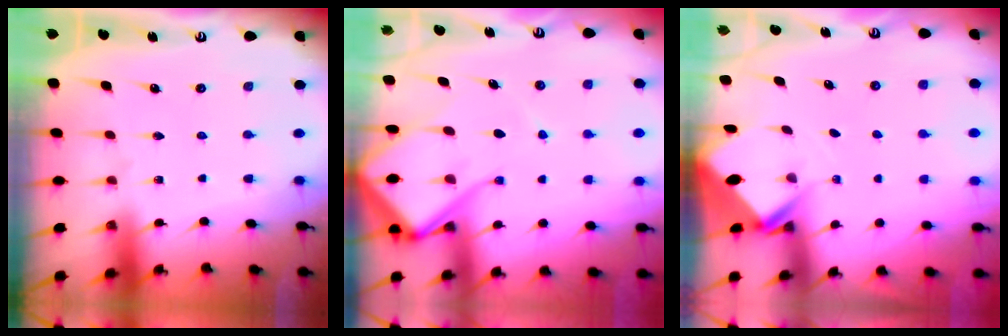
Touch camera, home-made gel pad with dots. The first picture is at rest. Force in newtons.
{"total": 12.0, "press": 11.9, "slide": 1.4}
{"total": 2.4, "press": 2.4, "slide": 0.1}